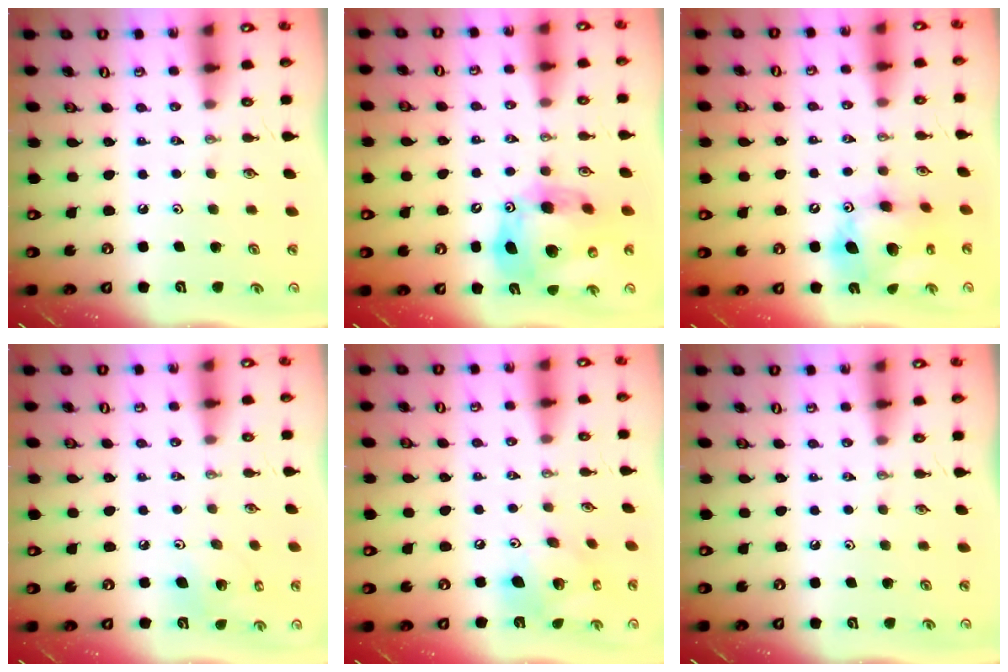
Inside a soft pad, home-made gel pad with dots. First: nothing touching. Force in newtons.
{"total": 17.4, "press": 17.2, "slide": 2.7}
{"total": 14.2, "press": 14.1, "slide": 1.5}
{"total": 6.6, "press": 6.3, "slide": 2.2}
{"total": 15.4, "press": 15.2, "slide": 1.8}
{"total": 0.0}